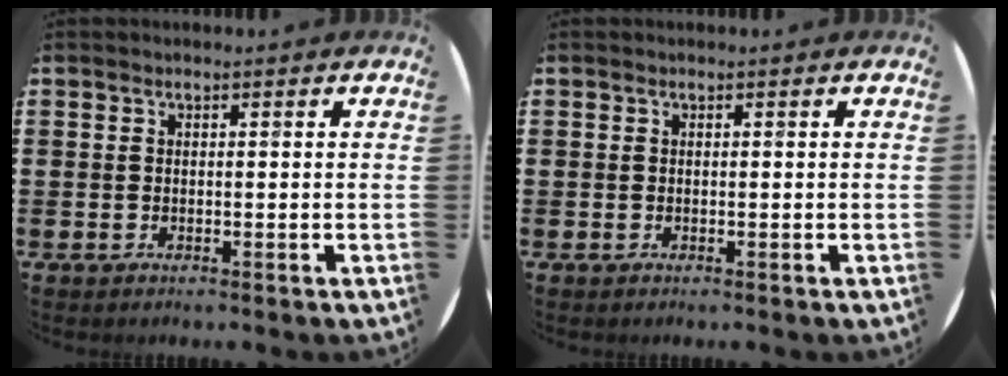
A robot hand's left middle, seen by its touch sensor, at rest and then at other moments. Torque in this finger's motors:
{"motor_torque": [0.00, 0.00, -0.02, 0.00]}